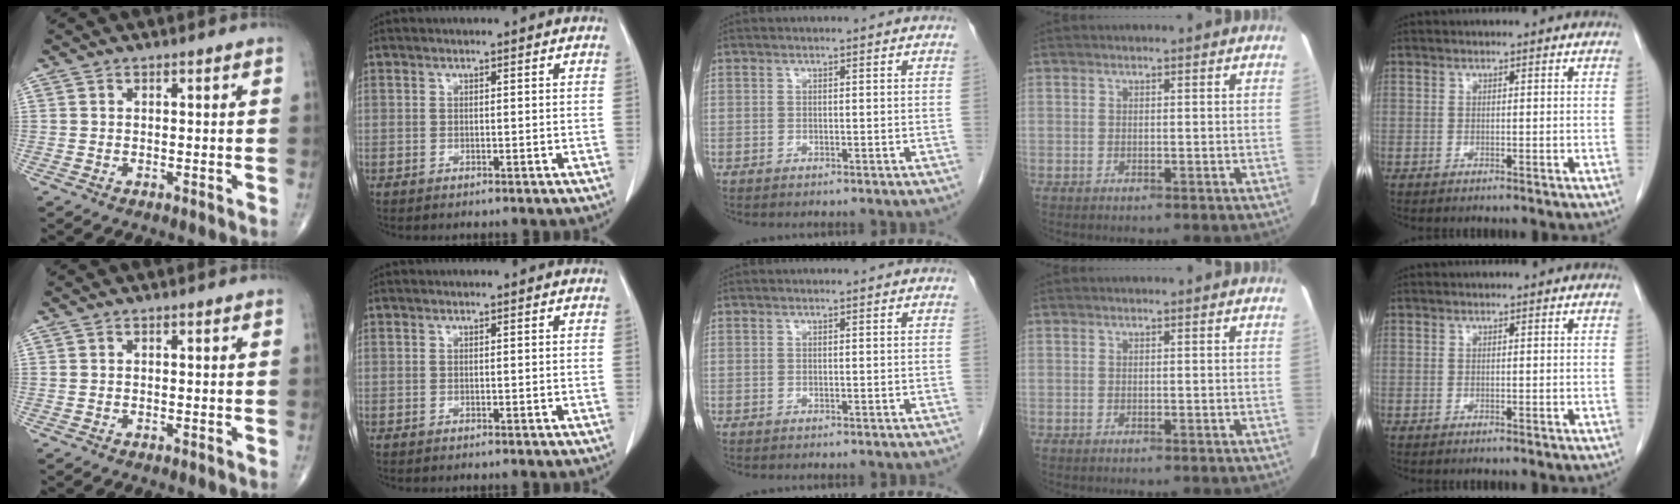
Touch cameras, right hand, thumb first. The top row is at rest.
{}